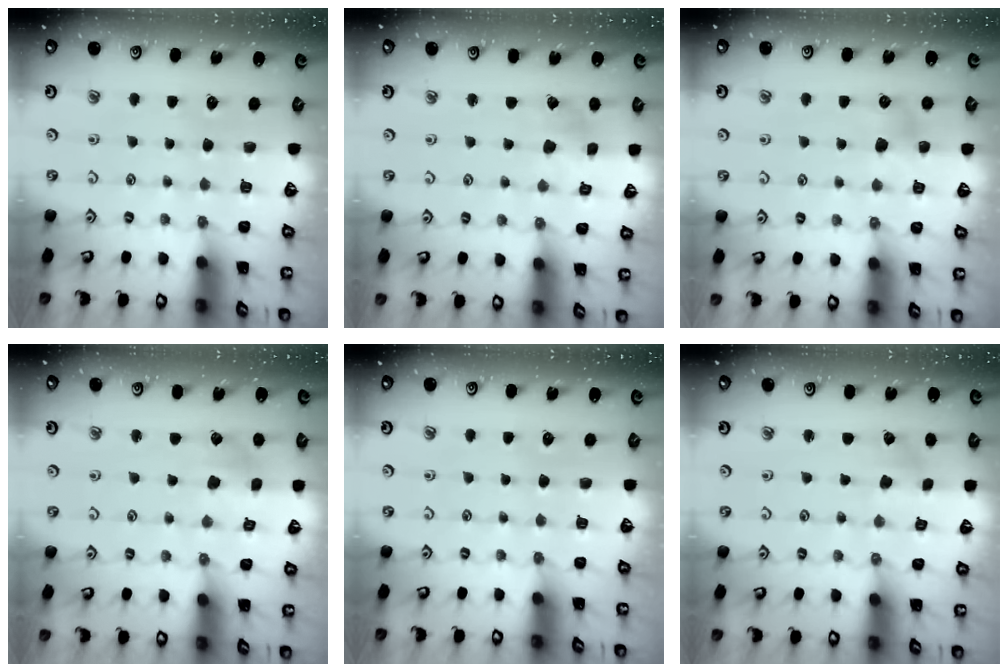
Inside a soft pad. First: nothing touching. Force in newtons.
{"total": 2.2, "press": 2.2, "slide": 0.2}
{"total": 6.3, "press": 6.3, "slide": 0.7}
{"total": 2.8, "press": 2.8, "slide": 0.4}
{"total": 0.0}
{"total": 0.0}